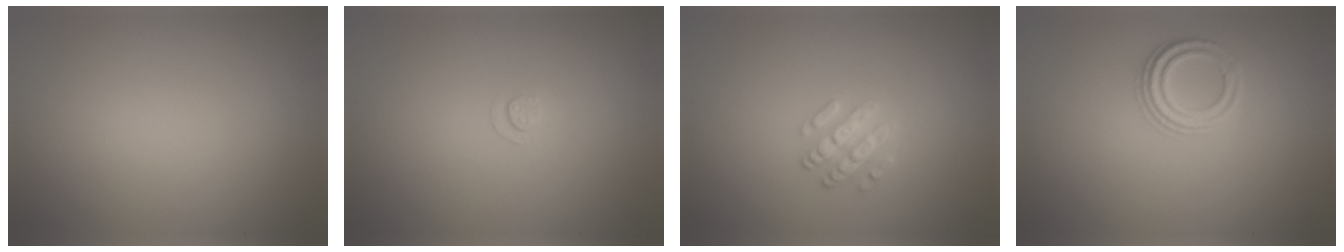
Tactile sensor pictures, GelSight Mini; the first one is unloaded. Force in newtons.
{"total": 0.6, "press": 0.3, "slide": 0.6}
{"total": 2.5, "press": 2.4, "slide": 0.7}
{"total": 2.3, "press": 2.3, "slide": 0.3}